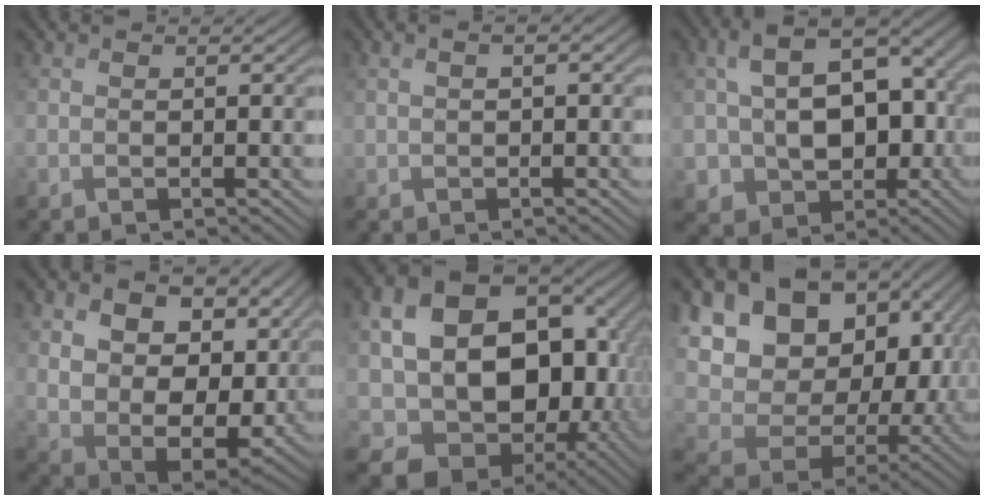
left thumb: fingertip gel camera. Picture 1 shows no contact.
{"total": 1.8, "force": [0.3, 1.1, 1.4], "torque": [-0.031, 0.002, 0.008]}
{"total": 12.8, "force": [-1.5, 9.3, 8.7], "torque": [-0.167, -0.017, -0.024]}
{"total": 13.8, "force": [3.8, 9.8, 9.0], "torque": [-0.204, -0.026, 0.083]}
{"total": 20.2, "force": [-1.4, 15.4, 13.0], "torque": [-0.227, -0.040, 0.001]}
{"total": 19.8, "force": [4.2, 15.5, 11.7], "torque": [-0.289, -0.021, 0.122]}